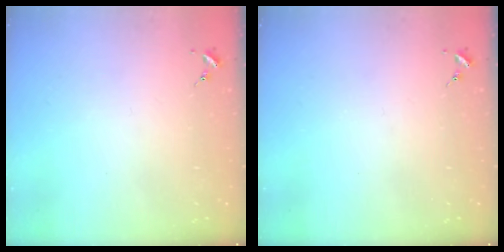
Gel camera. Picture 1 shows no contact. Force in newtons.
{"total": 0.0}